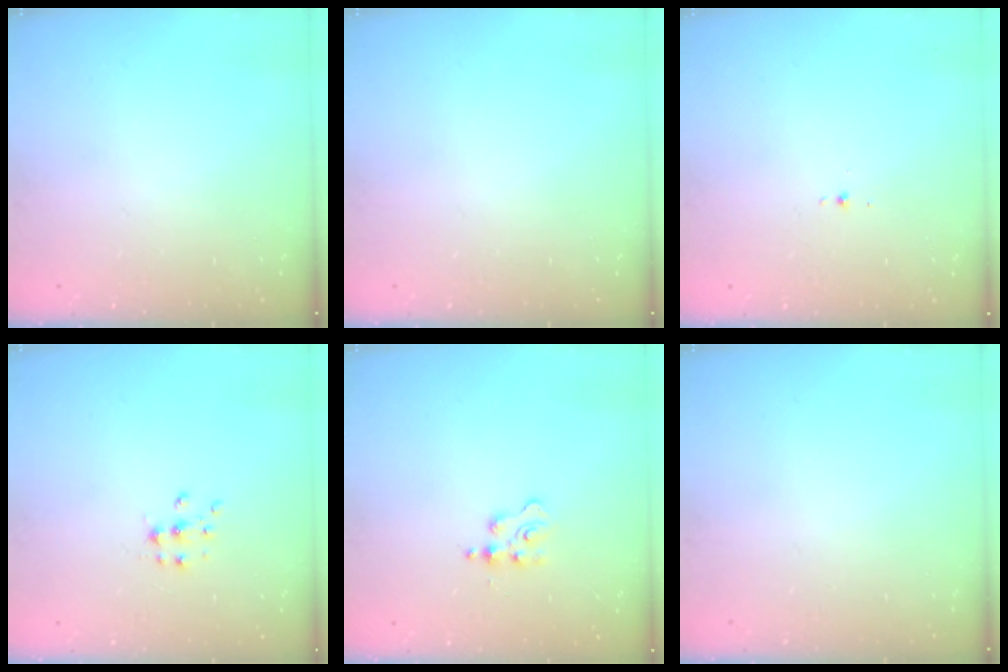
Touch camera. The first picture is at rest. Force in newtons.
{"total": 0.0}
{"total": 1.9, "press": 1.8, "slide": 0.7}
{"total": 7.1, "press": 7.1, "slide": 0.6}
{"total": 2.1, "press": 2.1, "slide": 0.4}
{"total": 0.0}